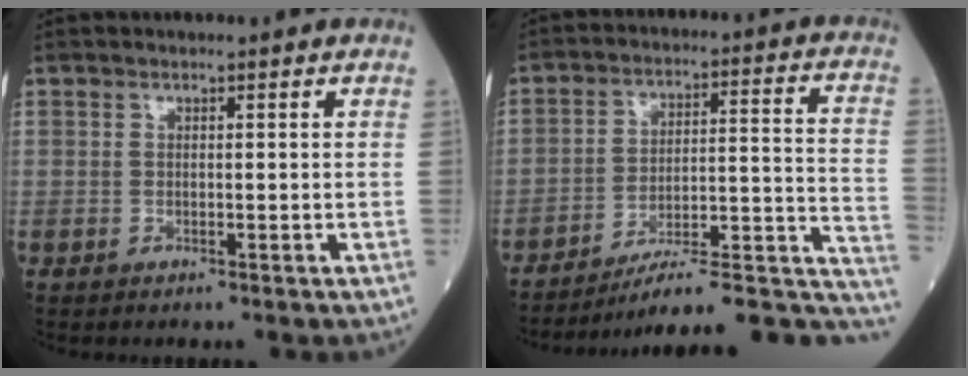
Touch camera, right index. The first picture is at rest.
{"total": 17.8, "force": [-14.8, 3.1, 9.5], "torque": [-0.058, 0.054, -0.206]}